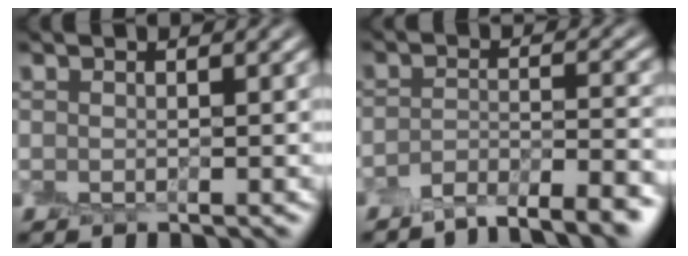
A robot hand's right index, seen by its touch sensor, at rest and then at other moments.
{"total": 5.7, "force": [-4.9, 1.0, 2.8], "torque": [-0.047, -0.001, -0.081]}